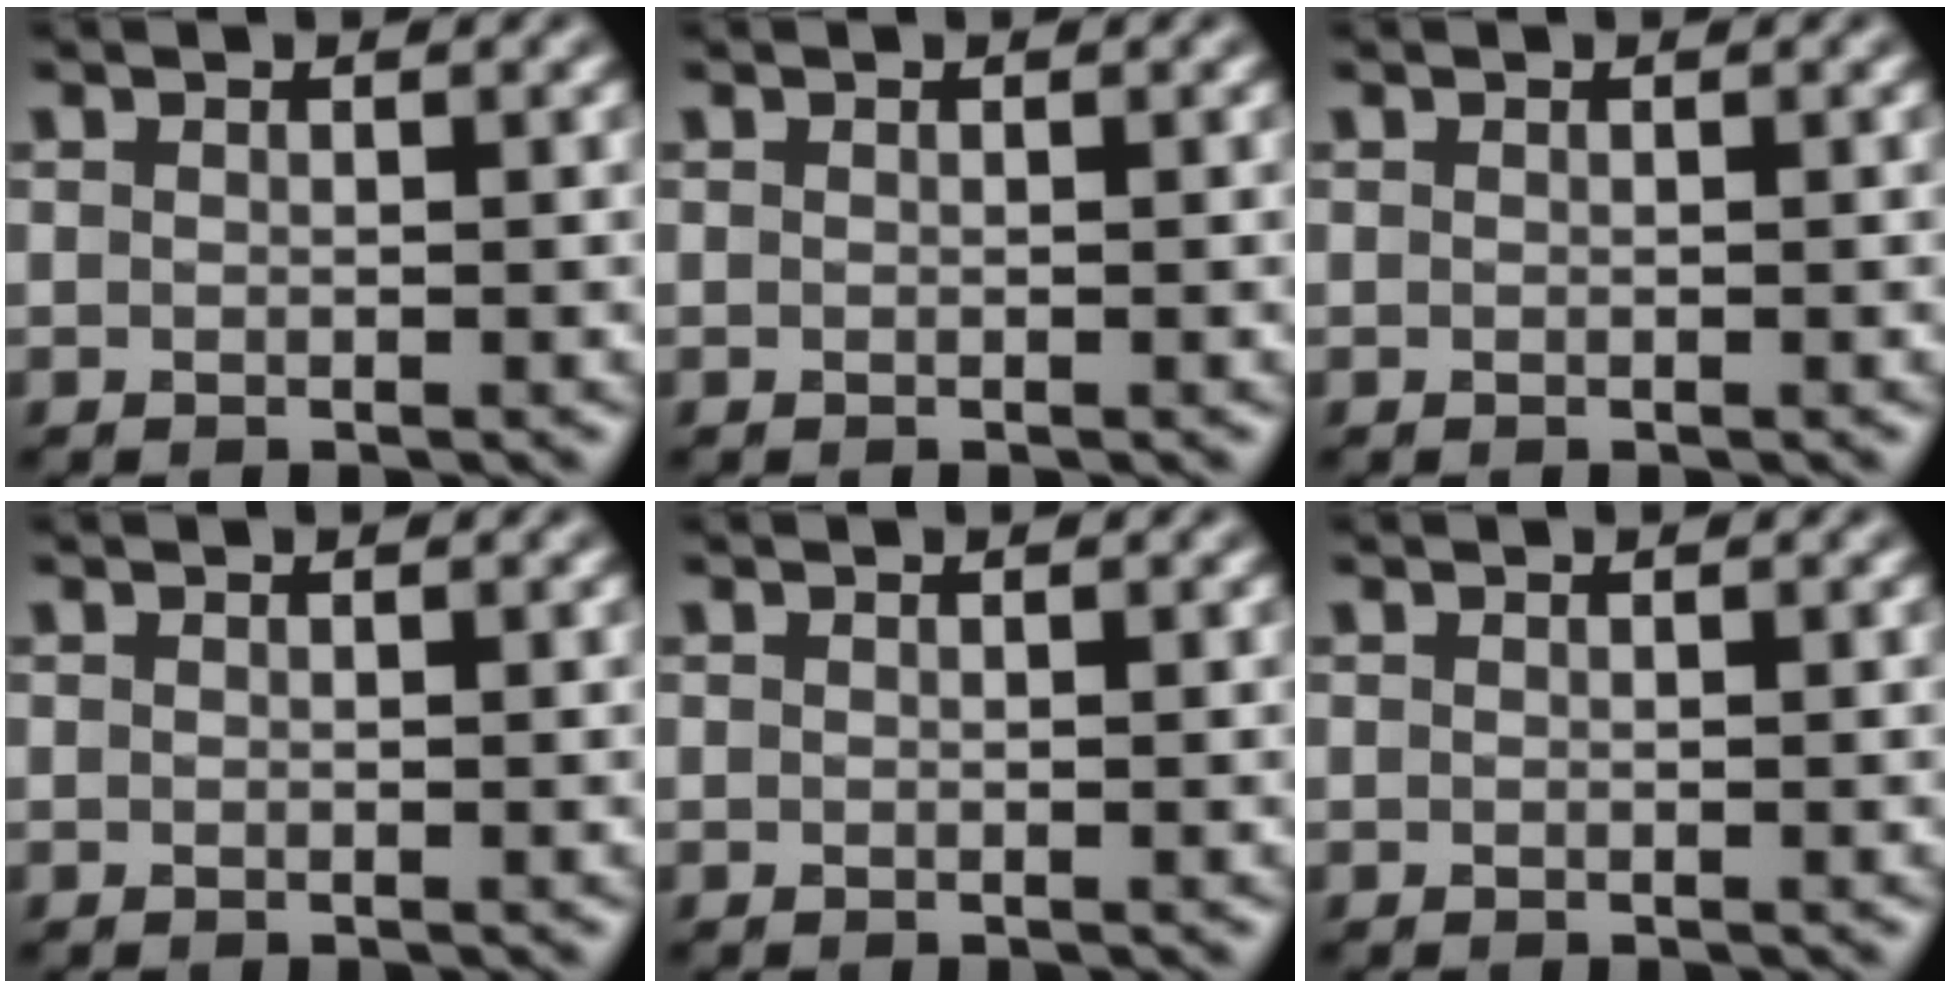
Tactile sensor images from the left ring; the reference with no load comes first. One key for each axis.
{"total": 0.0}
{"total": 0.0}
{"total": 0.0}
{"total": 0.0}
{"total": 0.0}